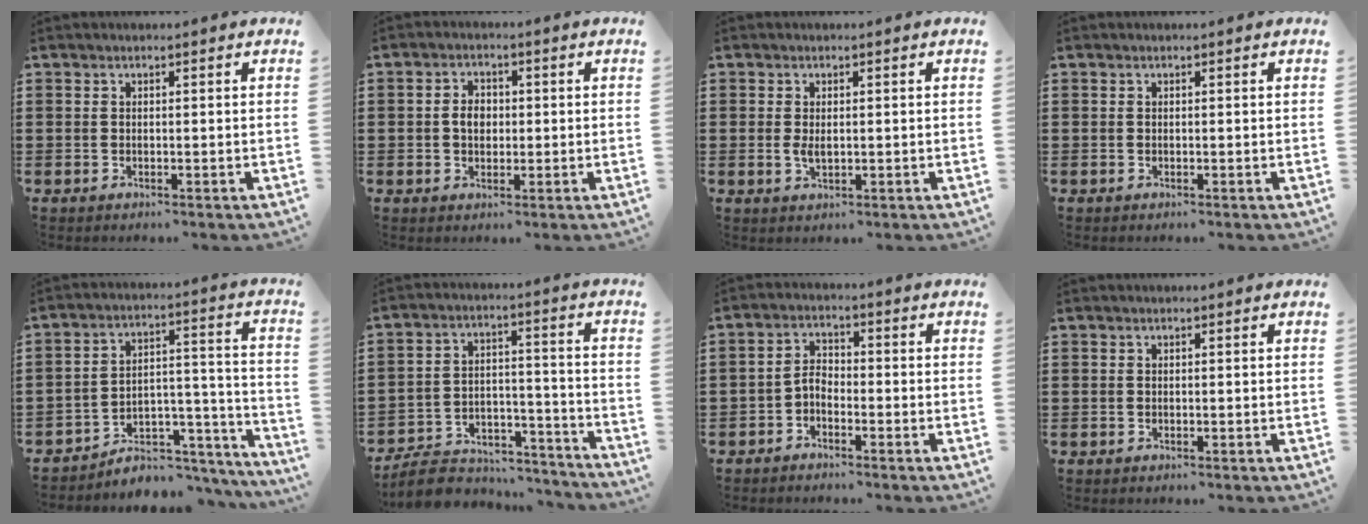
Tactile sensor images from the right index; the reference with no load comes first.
{"total": 3.0, "force": [0.0, 2.2, 2.0], "torque": [-0.044, 0.008, -0.003]}
{"total": 2.1, "force": [0.0, 1.0, 1.8], "torque": [-0.037, 0.002, 0.000]}
{"total": 0.0}
{"total": 5.1, "force": [-4.1, 2.8, 1.1], "torque": [-0.025, 0.006, -0.079]}
{"total": 7.7, "force": [-7.1, 2.5, 1.9], "torque": [-0.036, 0.020, -0.136]}
{"total": 2.7, "force": [-1.8, 1.3, 1.4], "torque": [-0.038, 0.007, -0.041]}
{"total": 0.0}